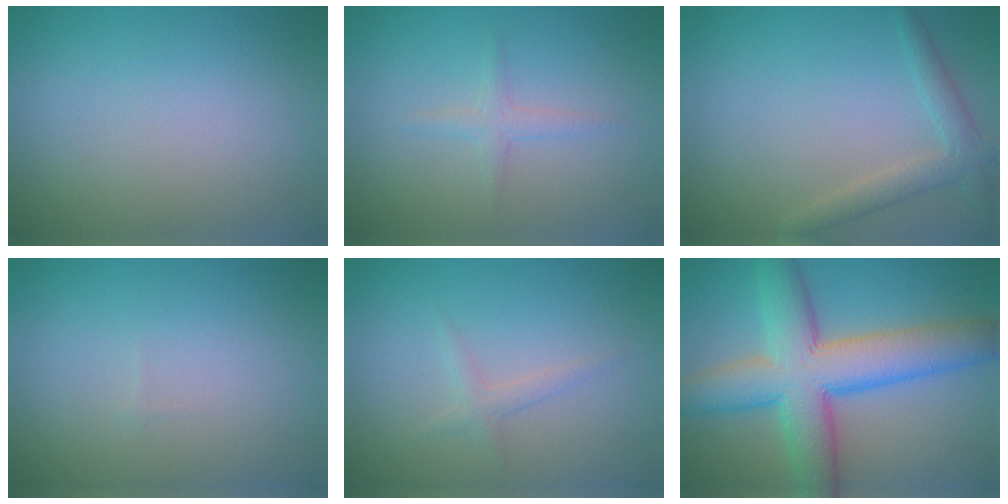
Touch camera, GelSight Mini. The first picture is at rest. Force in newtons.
{"total": 1.3, "press": 1.3, "slide": 0.1}
{"total": 2.5, "press": 2.5, "slide": 0.2}
{"total": 0.0}
{"total": 1.2, "press": 1.2, "slide": 0.1}
{"total": 10.1, "press": 10.1, "slide": 0.5}